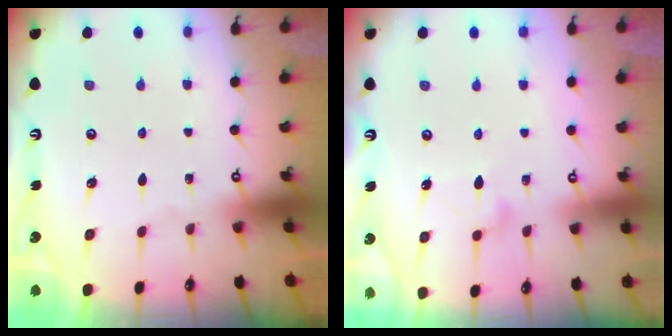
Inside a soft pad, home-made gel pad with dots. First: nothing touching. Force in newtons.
{"total": 9.8, "press": 9.8, "slide": 0.5}